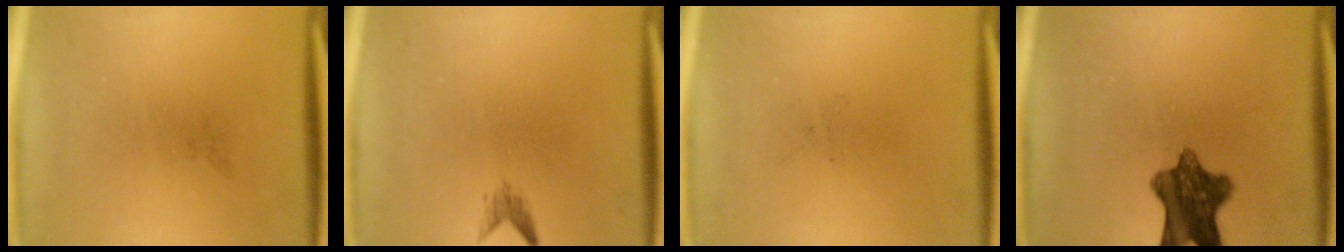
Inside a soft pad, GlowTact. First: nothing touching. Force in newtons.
{"total": 1.1}
{"total": 0.0}
{"total": 9.3}